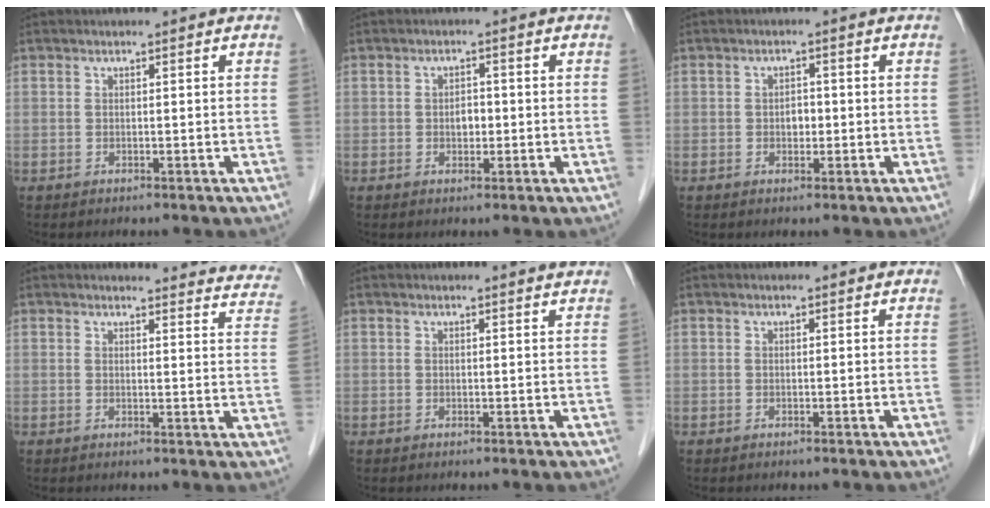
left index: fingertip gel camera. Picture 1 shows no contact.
{"total": 1.9, "force": [-0.3, 1.3, 1.4], "torque": [-0.020, 0.005, -0.003]}
{"total": 1.8, "force": [-0.2, 1.2, 1.2], "torque": [-0.017, 0.005, -0.003]}
{"total": 15.1, "force": [14.8, 2.4, 2.1], "torque": [0.013, -0.073, 0.125]}
{"total": 2.9, "force": [2.8, -0.2, 0.6], "torque": [-0.012, -0.001, 0.022]}
{"total": 1.8, "force": [1.7, 0.4, 0.4], "torque": [-0.013, 0.012, 0.015]}